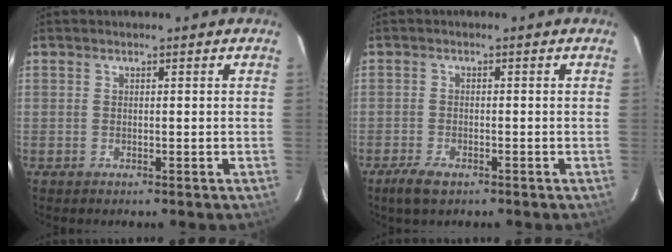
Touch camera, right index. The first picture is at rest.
{"total": 3.3, "force": [-2.2, 1.2, 2.1], "torque": [-0.052, -0.006, -0.036]}